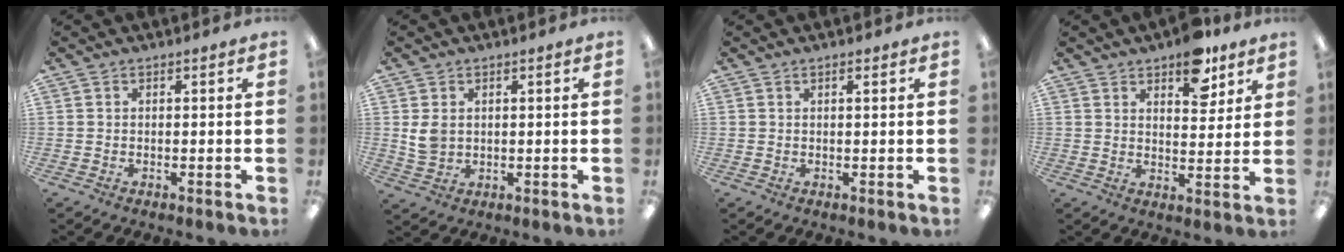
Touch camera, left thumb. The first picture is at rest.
{"total": 4.4, "force": [1.3, 3.3, 2.5], "torque": [-0.049, -0.002, 0.024]}
{"total": 0.7, "force": [0.6, 0.1, 0.4], "torque": [-0.009, -0.001, 0.011]}
{"total": 9.9, "force": [6.8, 5.0, 5.1], "torque": [-0.048, -0.035, 0.114]}